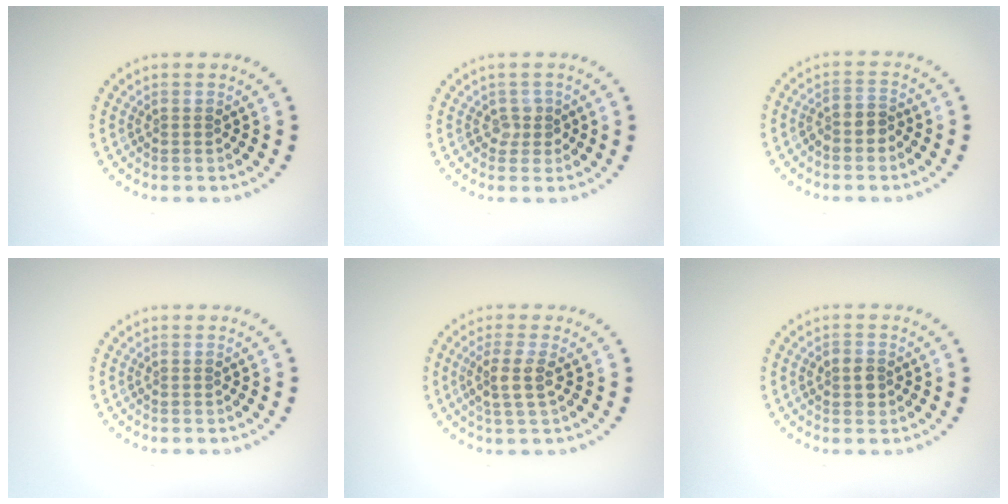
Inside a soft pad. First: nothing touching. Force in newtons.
{"total": 1.3, "press": 1.1, "slide": 0.7}
{"total": 2.2, "press": 1.9, "slide": 1.2}
{"total": 0.0}
{"total": 2.3, "press": 1.9, "slide": 1.2}
{"total": 1.7, "press": 1.7, "slide": 0.4}